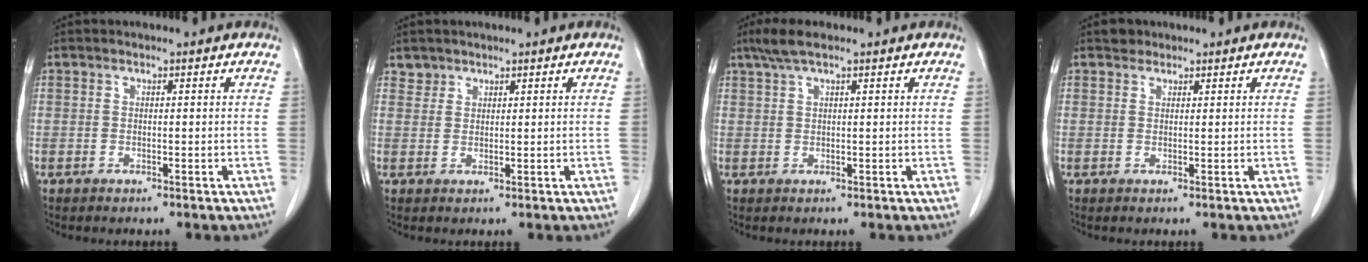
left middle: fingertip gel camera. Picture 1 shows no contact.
{"total": 2.6, "force": [2.2, 1.3, -0.6], "torque": [0.018, 0.006, 0.040]}
{"total": 3.6, "force": [2.6, 0.5, 2.5], "torque": [-0.059, 0.016, 0.052]}
{"total": 1.2, "force": [0.9, 0.8, 0.1], "torque": [0.001, 0.002, 0.012]}